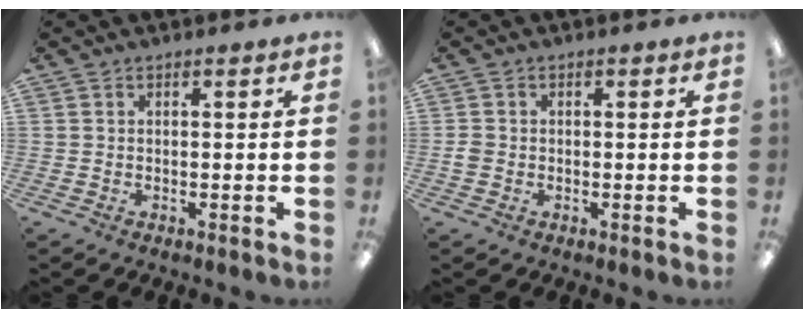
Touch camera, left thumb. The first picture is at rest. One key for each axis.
{"total": 1.6, "fx": -0.4, "fy": 1.4, "fz": 0.8, "tx": -0.013, "ty": 0.003, "tz": -0.007}